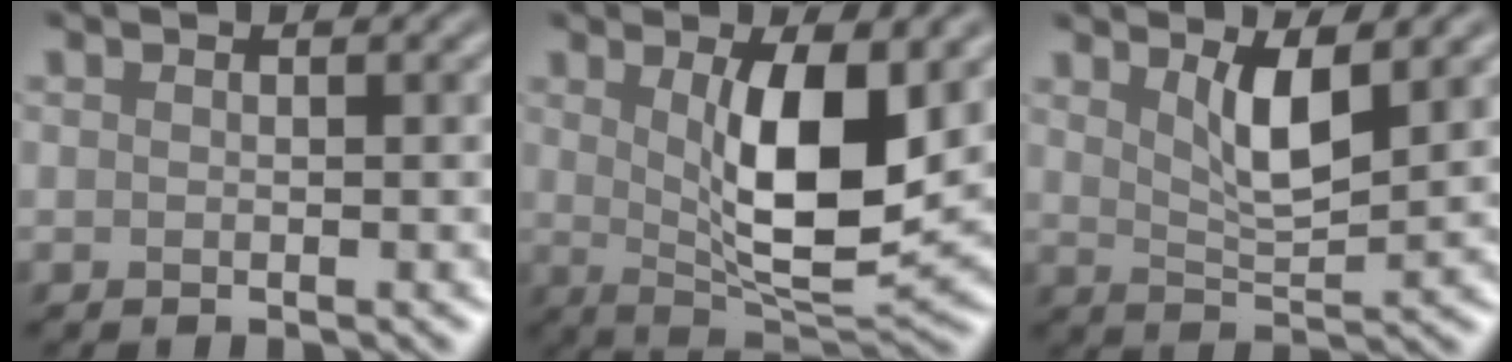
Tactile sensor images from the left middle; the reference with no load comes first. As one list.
[{"total": 8.2, "force": [1.7, 2.7, 7.6], "torque": [-0.129, -0.017, 0.032]}, {"total": 3.8, "force": [1.9, 1.0, 3.2], "torque": [-0.063, -0.008, 0.036]}]